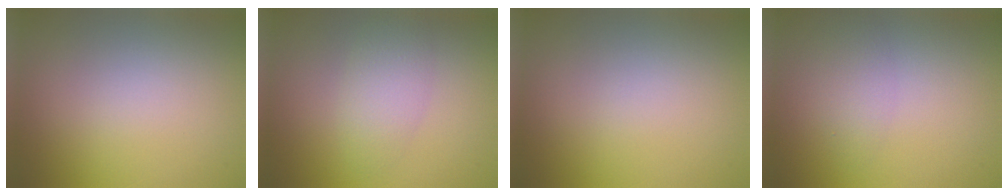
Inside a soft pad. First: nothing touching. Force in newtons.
{"total": 2.8, "press": 2.8, "slide": 0.2}
{"total": 0.0}
{"total": 1.9, "press": 1.9, "slide": 0.1}